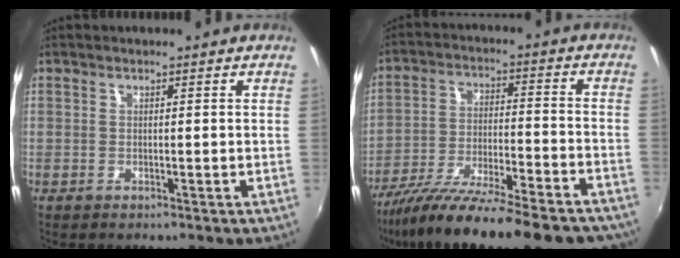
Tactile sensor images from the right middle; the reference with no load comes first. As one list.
[{"total": 24.5, "force": [-20.1, 4.9, 13.0], "torque": [-0.220, -0.057, -0.297]}]